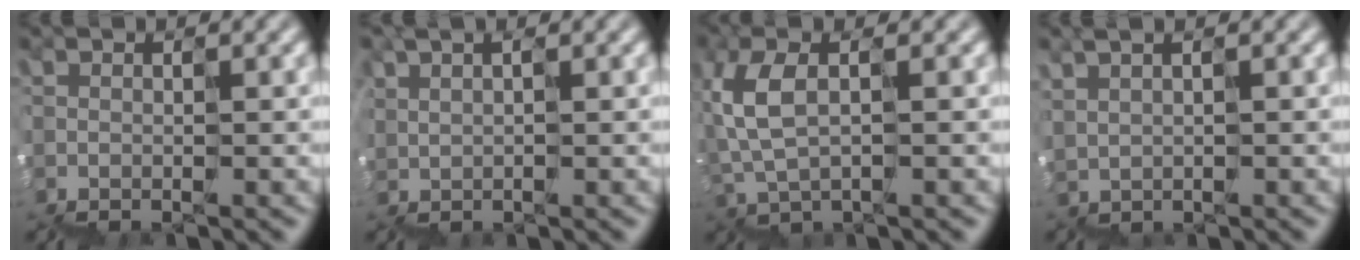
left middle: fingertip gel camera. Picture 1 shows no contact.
{"total": 3.5, "force": [1.3, 1.7, 2.8], "torque": [-0.022, 0.025, 0.029]}
{"total": 2.4, "force": [1.3, 0.7, 1.9], "torque": [-0.069, 0.018, 0.026]}
{"total": 1.5, "force": [1.4, 0.2, 0.7], "torque": [0.013, 0.022, 0.028]}